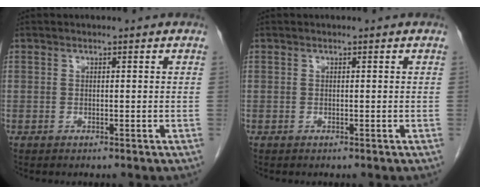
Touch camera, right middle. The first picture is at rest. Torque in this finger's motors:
{"motor_torque": [0.31, -0.27, -0.02, 0.00]}